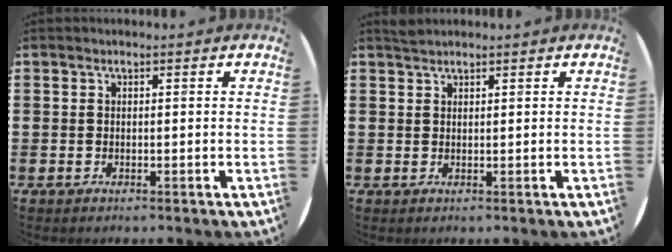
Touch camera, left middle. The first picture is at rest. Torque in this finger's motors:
{"motor_torque": [0.34, -0.34, -0.03, -0.01]}